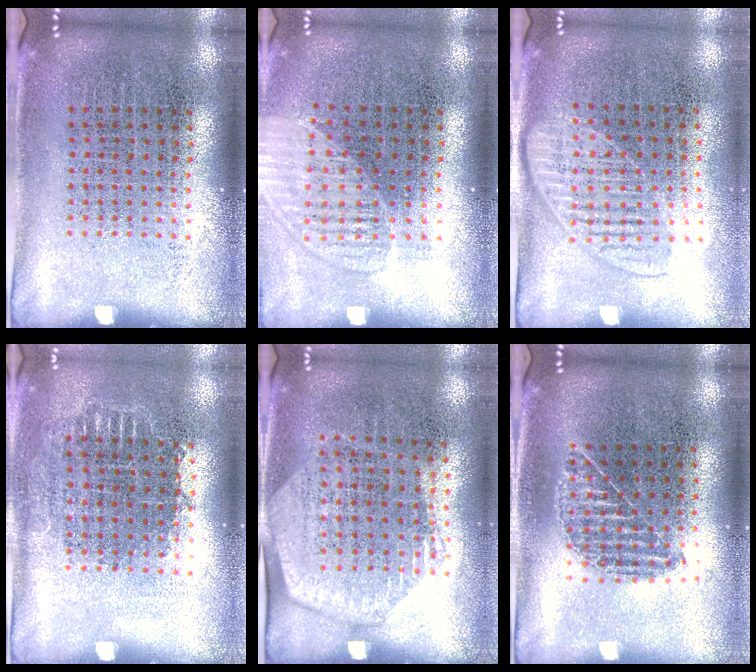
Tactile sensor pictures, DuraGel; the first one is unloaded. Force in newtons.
{"total": 1.3, "press": 1.3, "slide": 0.2}
{"total": 1.4, "press": 1.3, "slide": 0.6}
{"total": 0.7, "press": 0.7, "slide": 0.1}
{"total": 1.4, "press": 1.3, "slide": 0.6}
{"total": 1.0, "press": 0.9, "slide": 0.3}